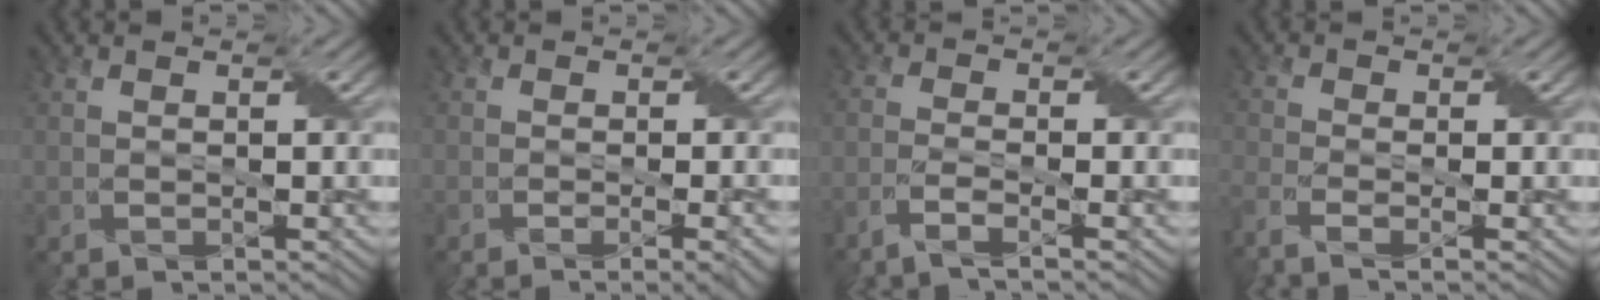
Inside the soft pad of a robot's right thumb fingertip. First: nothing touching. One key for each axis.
{"total": 3.8, "fx": -1.7, "fy": 1.0, "fz": 3.2, "tx": -0.036, "ty": 0.004, "tz": -0.021}
{"total": 3.1, "fx": -2.3, "fy": 0.4, "fz": 2.1, "tx": -0.036, "ty": 0.004, "tz": -0.059}
{"total": 4.2, "fx": -2.8, "fy": 1.2, "fz": 2.9, "tx": -0.049, "ty": -0.008, "tz": -0.061}